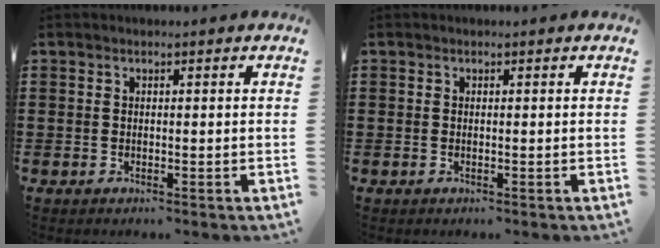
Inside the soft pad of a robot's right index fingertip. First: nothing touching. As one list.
[{"total": 0.0}]